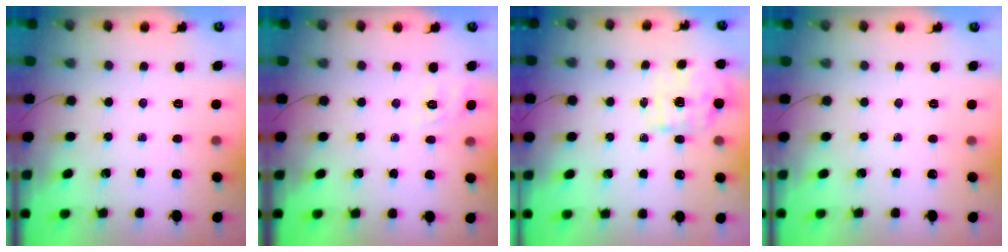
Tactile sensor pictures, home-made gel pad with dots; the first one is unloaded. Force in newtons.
{"total": 2.0, "press": 0.4, "slide": 1.9}
{"total": 1.4, "press": 1.2, "slide": 0.7}
{"total": 2.5, "press": 2.4, "slide": 0.5}